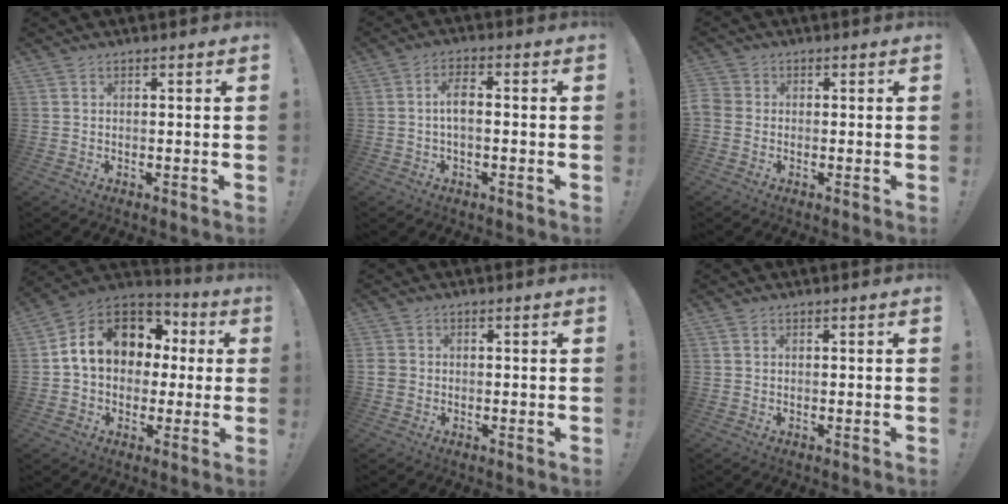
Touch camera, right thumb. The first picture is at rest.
{"total": 5.3, "force": [0.0, 2.0, 4.9], "torque": [-0.087, 0.002, -0.001]}
{"total": 2.6, "force": [-0.7, 2.2, 1.1], "torque": [-0.028, 0.006, -0.014]}
{"total": 15.9, "force": [3.8, 12.4, 9.2], "torque": [-0.140, 0.002, 0.079]}
{"total": 2.4, "force": [-0.5, 2.1, 0.9], "torque": [-0.016, 0.008, -0.007]}
{"total": 0.6, "force": [0.3, 0.4, 0.2], "torque": [-0.006, 0.001, 0.006]}